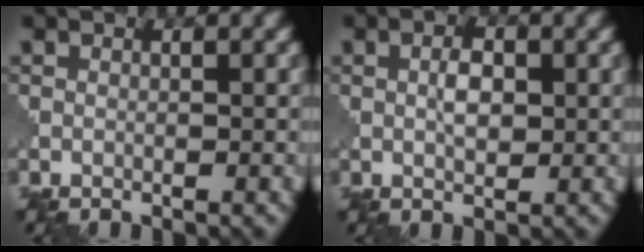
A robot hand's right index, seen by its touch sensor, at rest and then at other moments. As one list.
[{"total": 2.1, "force": [0.5, 1.1, 1.7], "torque": [-0.032, 0.002, 0.009]}]